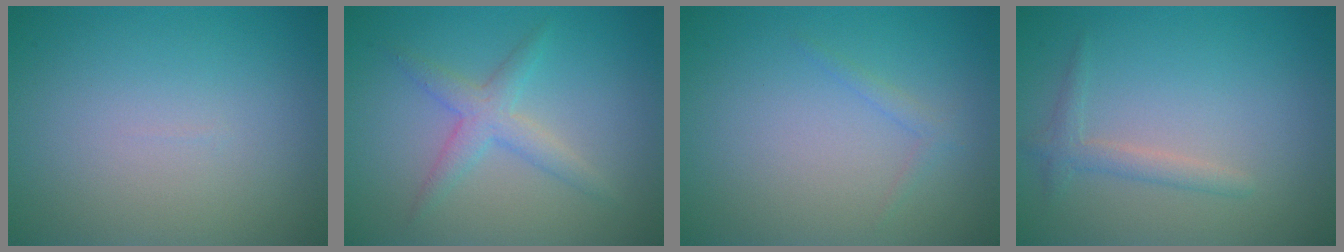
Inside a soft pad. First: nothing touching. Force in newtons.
{"total": 2.5, "press": 2.5, "slide": 0.1}
{"total": 0.8, "press": 0.8, "slide": 0.0}
{"total": 1.6, "press": 1.6, "slide": 0.1}